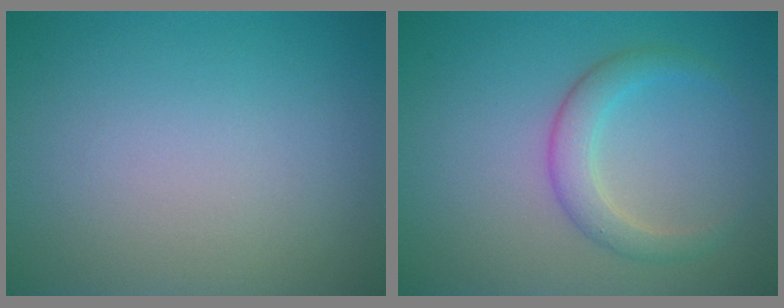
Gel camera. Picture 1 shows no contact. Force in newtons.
{"total": 2.7, "press": 2.7, "slide": 0.2}